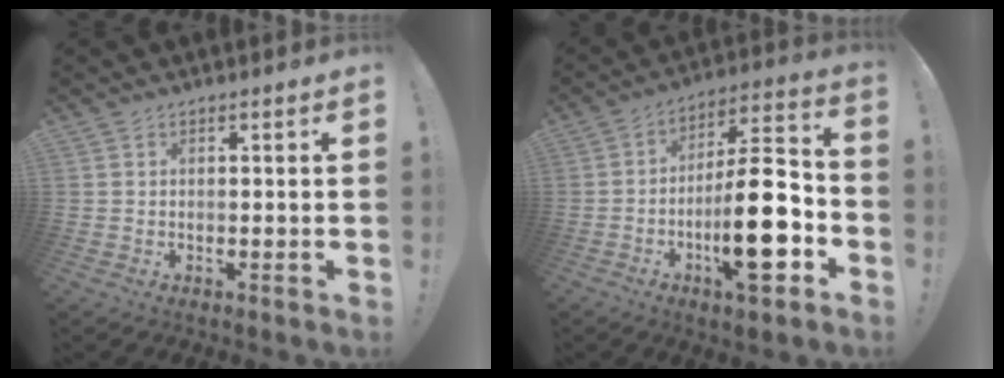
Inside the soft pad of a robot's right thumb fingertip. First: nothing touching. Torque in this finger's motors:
{"motor_torque": [2.22, 2.33, 1.99, -0.78, 0.77]}